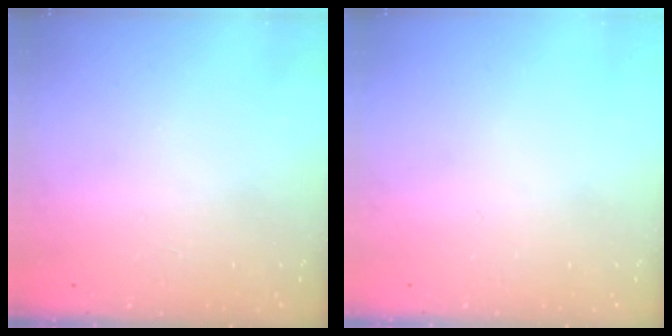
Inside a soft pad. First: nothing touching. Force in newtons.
{"total": 0.0}